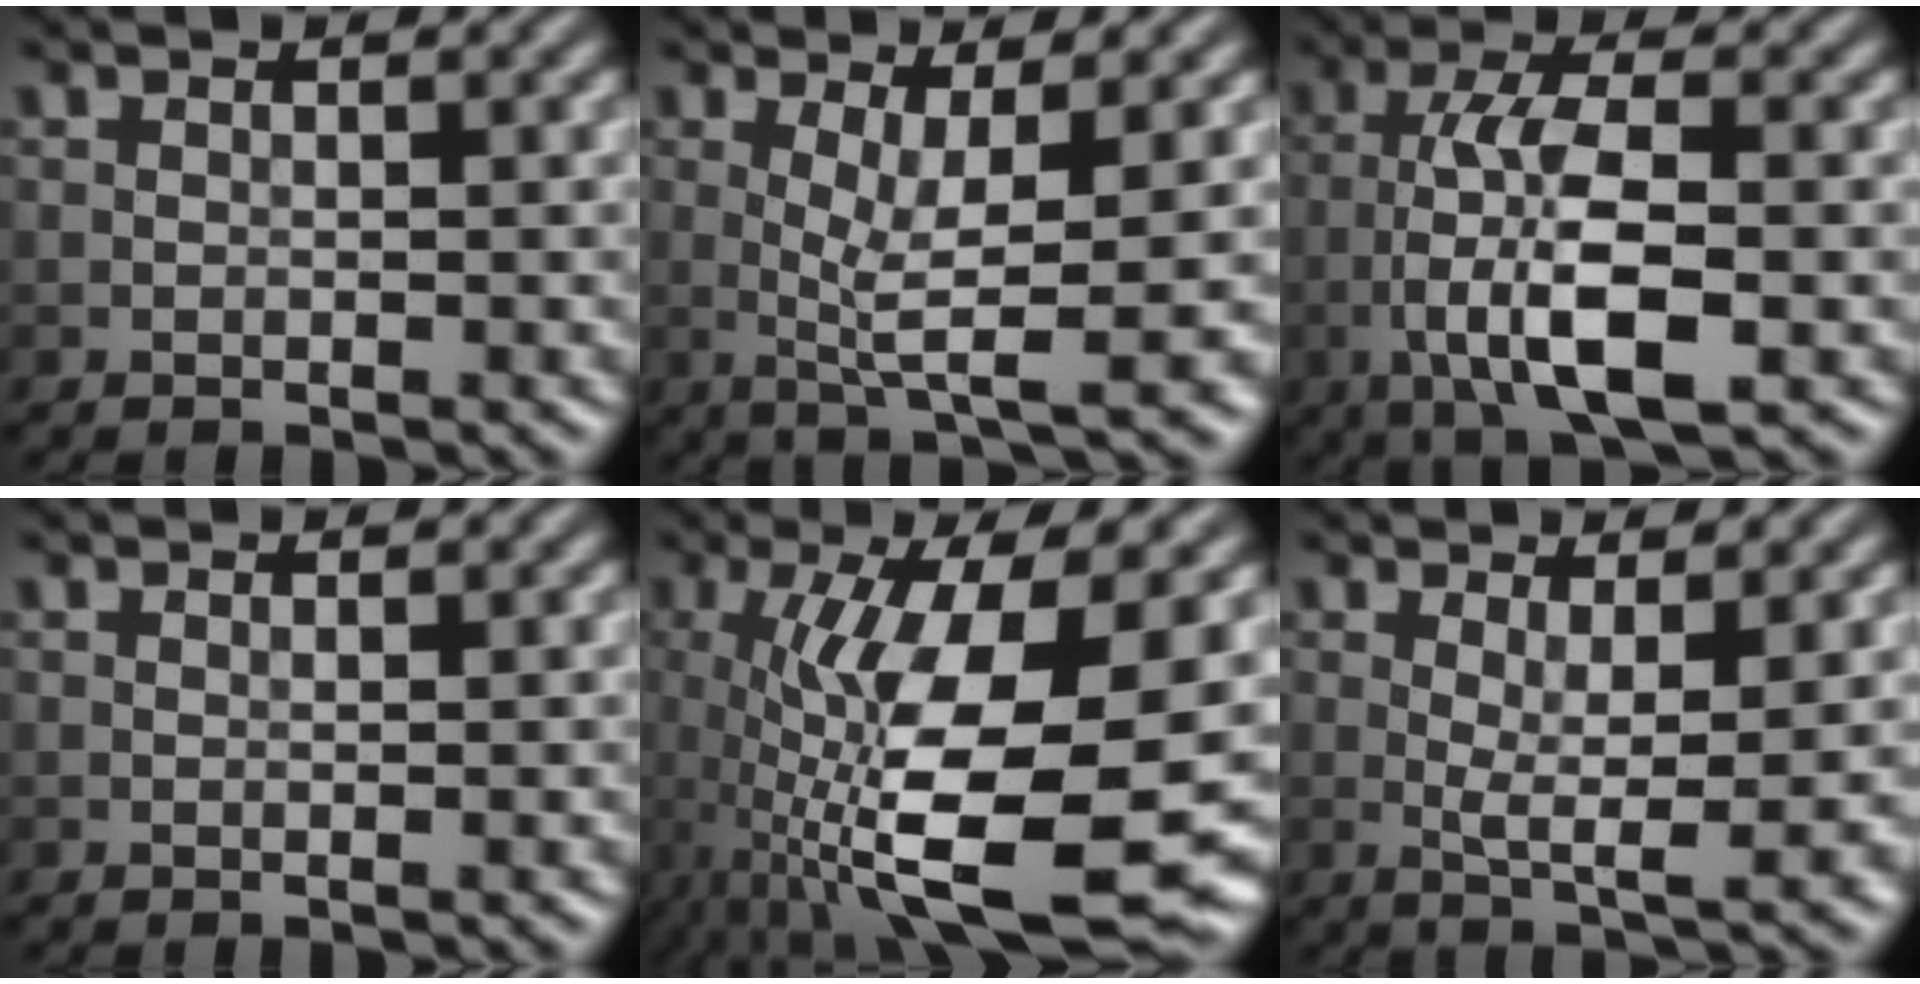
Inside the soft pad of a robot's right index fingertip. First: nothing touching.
{"total": 5.5, "force": [-0.1, 0.9, 5.5], "torque": [-0.100, -0.008, 0.005]}
{"total": 8.4, "force": [-2.3, 2.5, 7.6], "torque": [-0.134, 0.009, -0.048]}
{"total": 0.0}
{"total": 13.4, "force": [-2.8, 4.2, 12.4], "torque": [-0.226, -0.022, -0.040]}
{"total": 4.5, "force": [0.6, 0.9, 4.4], "torque": [-0.076, -0.012, 0.012]}